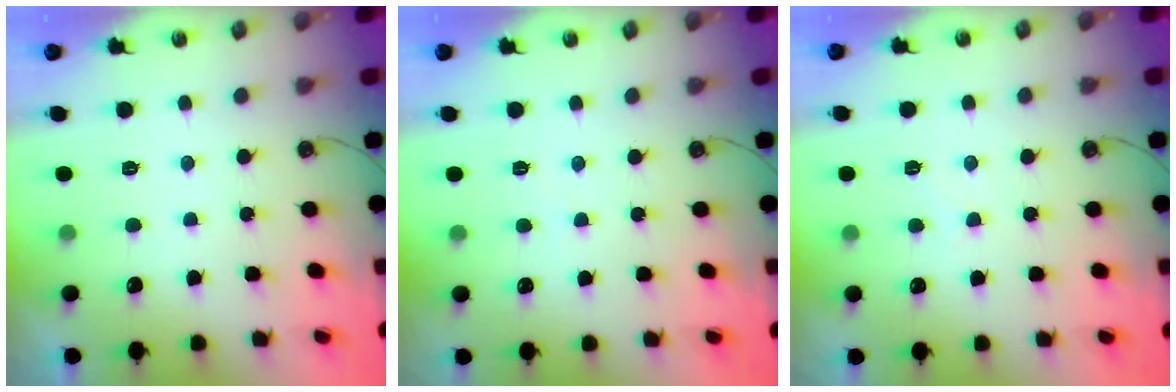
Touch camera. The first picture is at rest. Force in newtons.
{"total": 2.1, "press": 2.1, "slide": 0.4}
{"total": 5.0, "press": 4.9, "slide": 0.7}